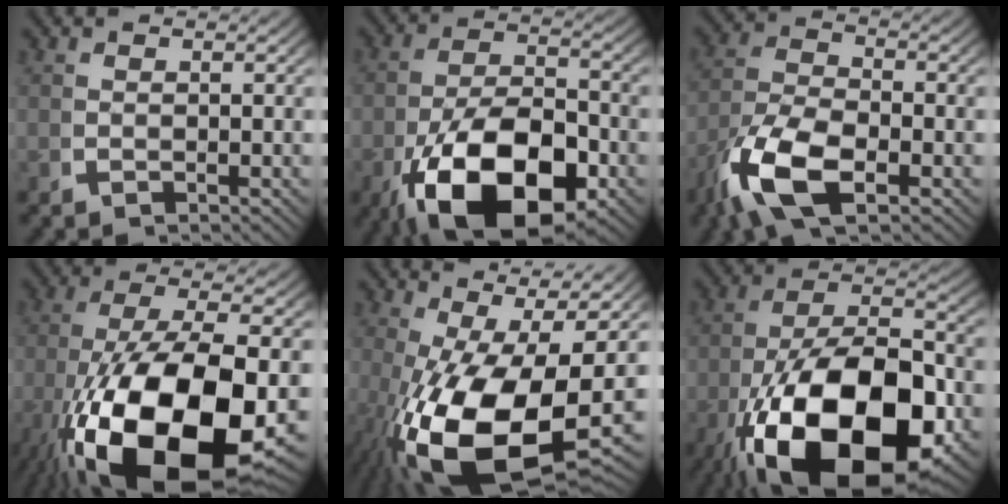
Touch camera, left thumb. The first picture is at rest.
{"total": 14.2, "force": [-4.3, 8.2, 10.7], "torque": [-0.219, -0.068, -0.038]}
{"total": 8.8, "force": [-2.6, 4.9, 6.8], "torque": [-0.160, -0.027, -0.038]}
{"total": 20.1, "force": [-4.5, 10.6, 16.5], "torque": [-0.342, -0.081, -0.022]}
{"total": 15.5, "force": [-1.0, 8.4, 13.0], "torque": [-0.262, -0.065, 0.022]}
{"total": 20.5, "force": [-5.2, 11.8, 16.0], "torque": [-0.311, -0.090, -0.040]}